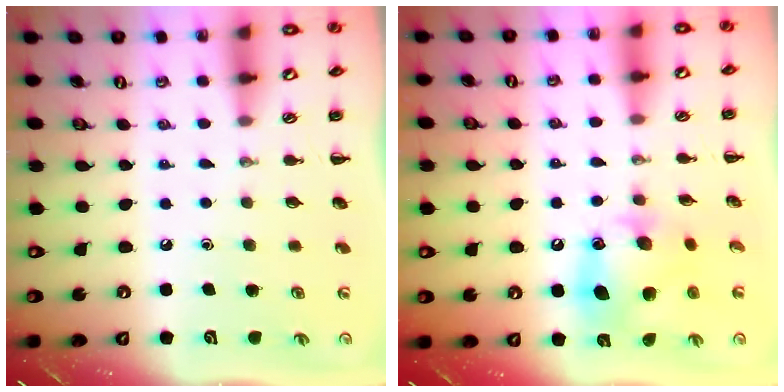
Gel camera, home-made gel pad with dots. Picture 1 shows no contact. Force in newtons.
{"total": 12.7, "press": 12.6, "slide": 1.8}